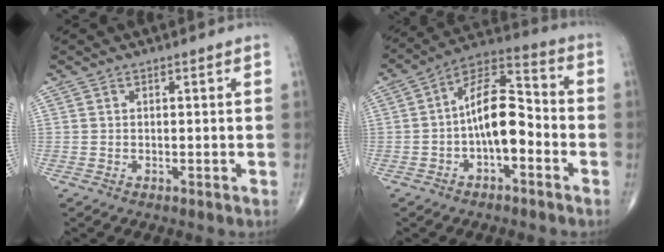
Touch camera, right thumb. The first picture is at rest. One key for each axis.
{"total": 12.7, "fx": -2.5, "fy": 6.3, "fz": 10.8, "tx": -0.166, "ty": 0.045, "tz": -0.052}